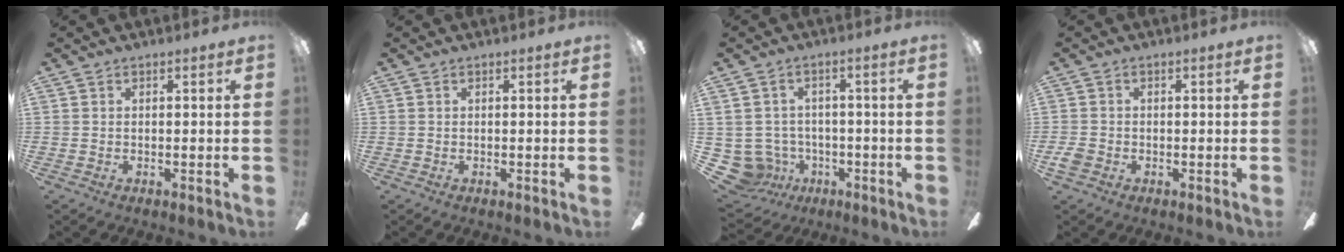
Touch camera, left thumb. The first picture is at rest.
{"total": 0.0}
{"total": 7.9, "force": [-2.1, 7.3, 2.2], "torque": [-0.098, 0.007, -0.037]}
{"total": 2.5, "force": [-1.2, 1.9, 1.1], "torque": [-0.023, 0.006, -0.025]}